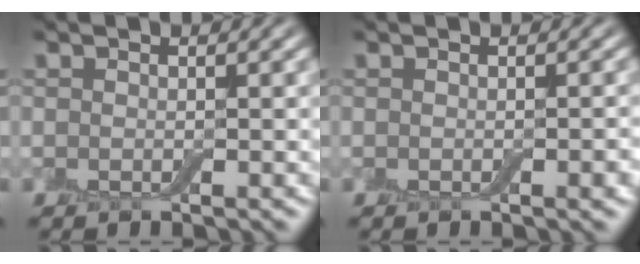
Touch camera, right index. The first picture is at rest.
{"total": 1.0, "force": [-0.3, 0.2, 0.9], "torque": [-0.011, 0.001, -0.002]}